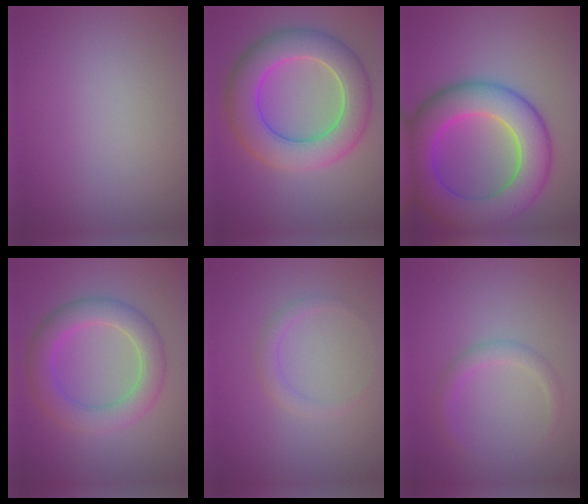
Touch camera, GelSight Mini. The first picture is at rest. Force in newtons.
{"total": 8.3, "press": 8.3, "slide": 0.2}
{"total": 10.5, "press": 10.5, "slide": 0.3}
{"total": 5.0, "press": 5.0, "slide": 0.3}
{"total": 1.3, "press": 1.3, "slide": 0.1}
{"total": 1.7, "press": 1.7, "slide": 0.1}